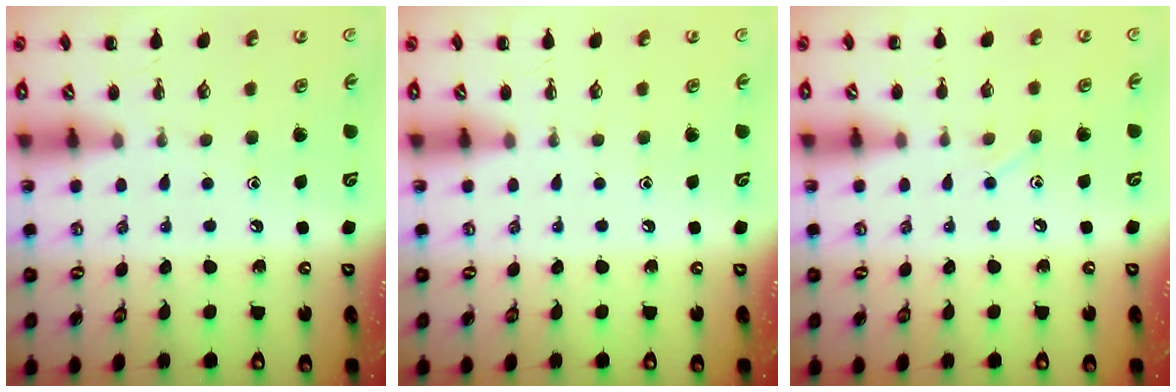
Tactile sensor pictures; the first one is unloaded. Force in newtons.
{"total": 0.0}
{"total": 4.1, "press": 3.9, "slide": 1.1}